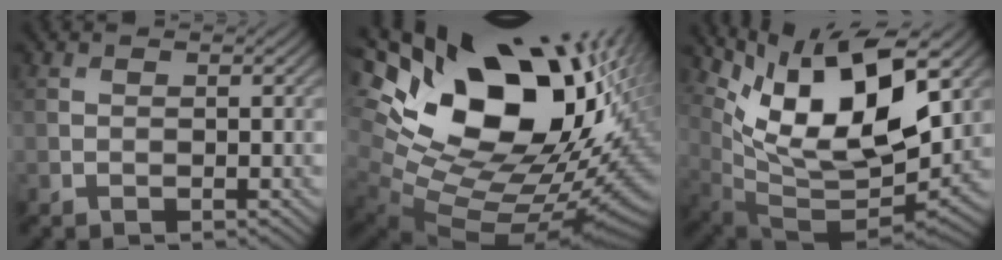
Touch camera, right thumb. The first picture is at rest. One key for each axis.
{"total": 20.5, "fx": 6.9, "fy": 12.1, "fz": 15.0, "tx": -0.259, "ty": 0.000, "tz": 0.159}
{"total": 14.7, "fx": 6.5, "fy": 6.2, "fz": 11.6, "tx": -0.225, "ty": -0.005, "tz": 0.123}